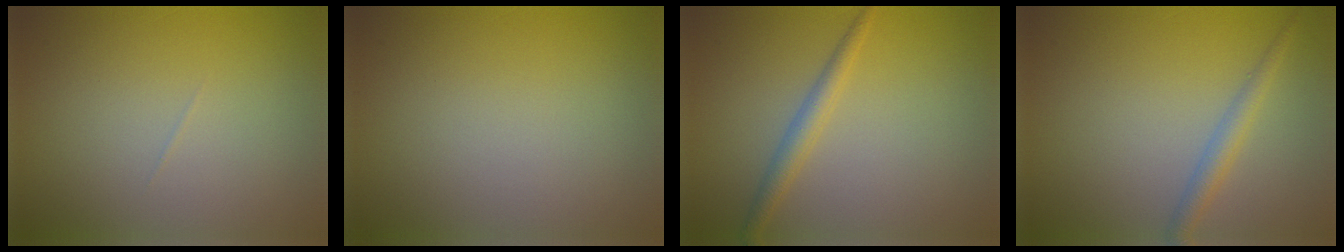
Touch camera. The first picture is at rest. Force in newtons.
{"total": 0.0}
{"total": 2.0, "press": 2.0, "slide": 0.1}
{"total": 2.0, "press": 2.0, "slide": 0.1}